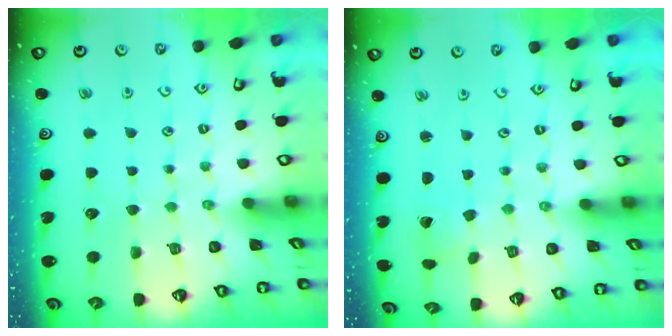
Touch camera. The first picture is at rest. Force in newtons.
{"total": 1.7, "press": 1.7, "slide": 0.3}